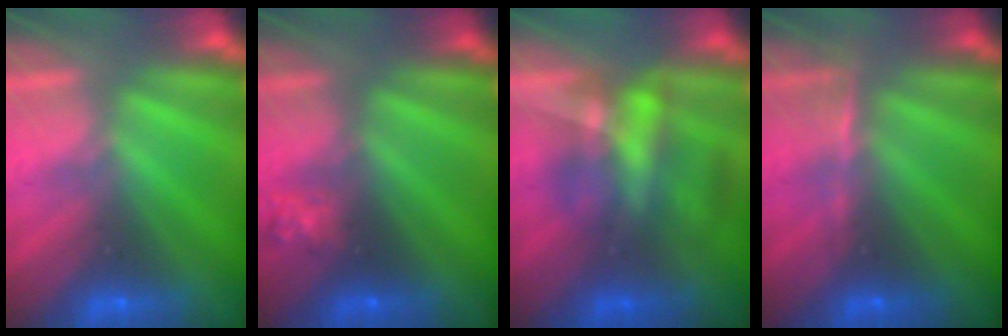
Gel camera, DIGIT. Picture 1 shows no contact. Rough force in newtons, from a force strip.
{"total": 2.3}
{"total": 4.6}
{"total": 2.8}